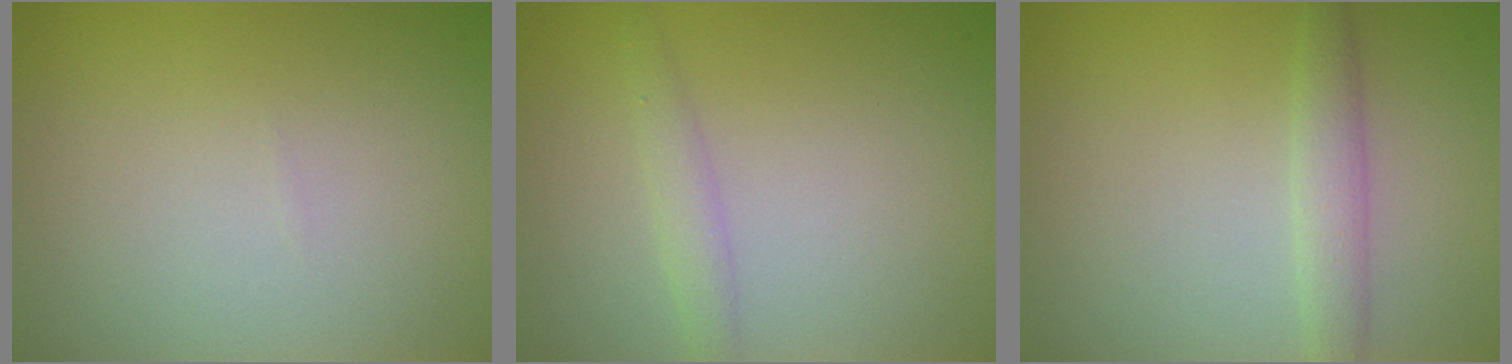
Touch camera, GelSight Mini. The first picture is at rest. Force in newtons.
{"total": 1.5, "press": 1.5, "slide": 0.0}
{"total": 1.9, "press": 1.9, "slide": 0.0}